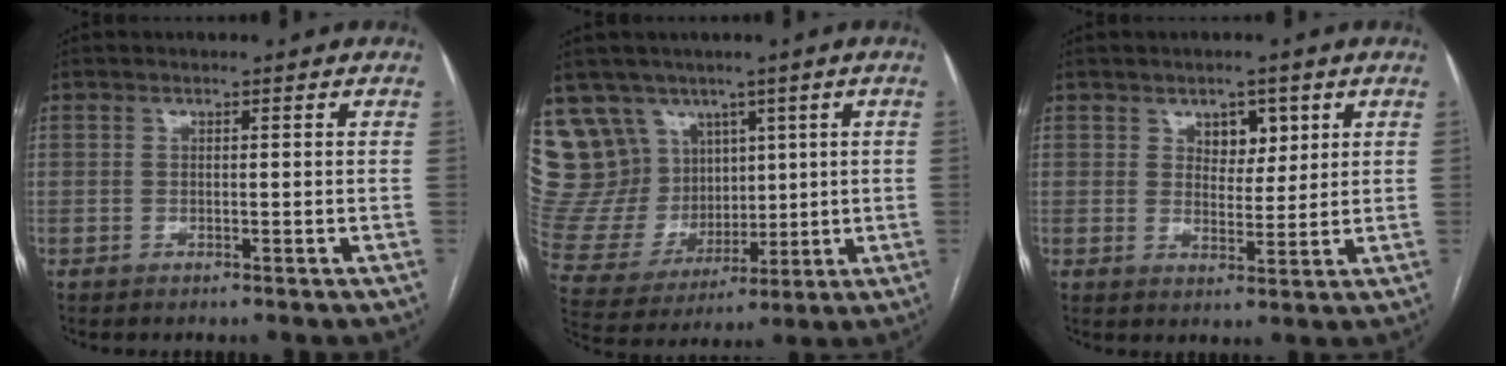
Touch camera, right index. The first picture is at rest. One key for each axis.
{"total": 16.3, "fx": 9.1, "fy": 12.6, "fz": 4.9, "tx": -0.115, "ty": 0.060, "tz": 0.201}
{"total": 4.4, "fx": 2.3, "fy": 2.7, "fz": 2.7, "tx": -0.034, "ty": 0.003, "tz": 0.037}